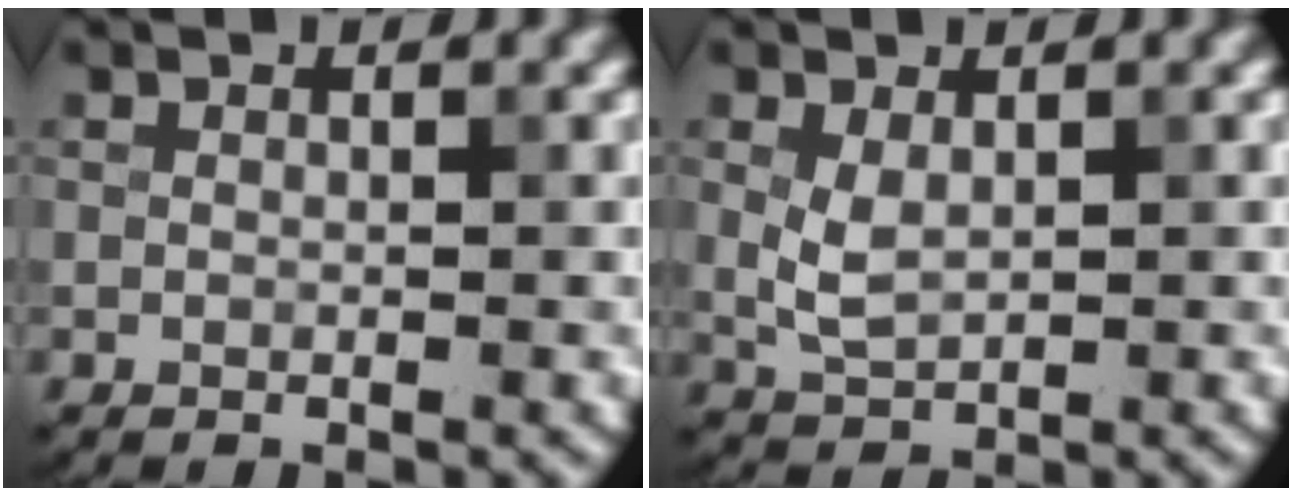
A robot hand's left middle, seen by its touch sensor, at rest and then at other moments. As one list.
[{"total": 2.3, "force": [0.4, 1.4, 1.8], "torque": [-0.045, -0.001, 0.014]}]